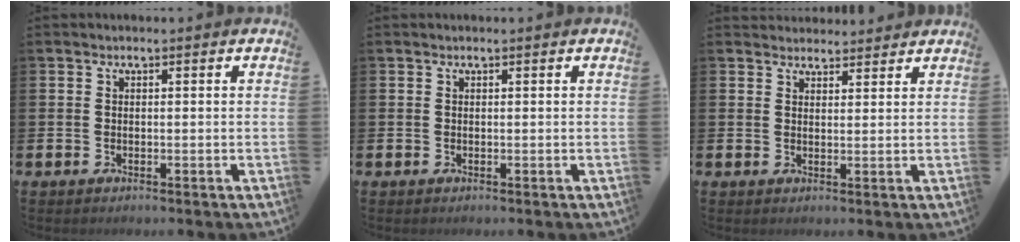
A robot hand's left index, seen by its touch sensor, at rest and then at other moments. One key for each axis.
{"total": 0.0}
{"total": 2.9, "fx": 2.8, "fy": 0.7, "fz": -0.2, "tx": -0.002, "ty": -0.011, "tz": 0.051}